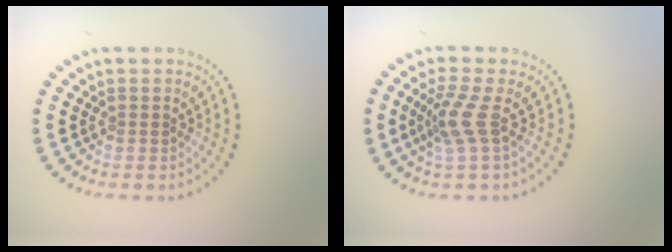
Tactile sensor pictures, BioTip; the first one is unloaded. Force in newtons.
{"total": 2.7, "press": 2.0, "slide": 1.8}